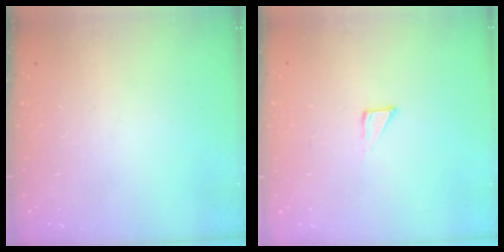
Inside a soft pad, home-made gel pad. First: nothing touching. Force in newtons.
{"total": 2.6, "press": 2.6, "slide": 0.1}